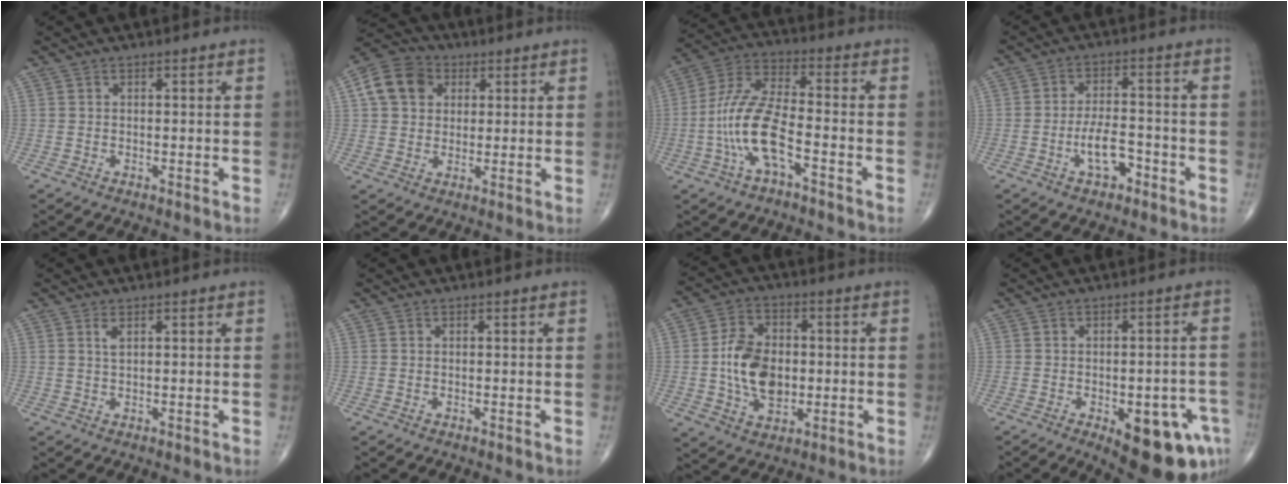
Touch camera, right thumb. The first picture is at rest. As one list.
[{"total": 9.9, "force": [3.0, 8.0, 5.1], "torque": [-0.076, 0.007, 0.044]}, {"total": 12.6, "force": [-4.2, 4.6, 10.9], "torque": [-0.234, 0.041, -0.083]}, {"total": 6.6, "force": [-3.0, 3.2, 4.8], "torque": [-0.077, 0.028, -0.053]}, {"total": 1.5, "force": [0.7, 0.4, 1.2], "torque": [-0.026, 0.000, 0.017]}, {"total": 0.0}, {"total": 12.5, "force": [-0.4, 8.6, 9.1], "torque": [-0.141, 0.009, -0.006]}, {"total": 15.1, "force": [-6.4, 6.4, 12.1], "torque": [-0.112, 0.021, -0.065]}]